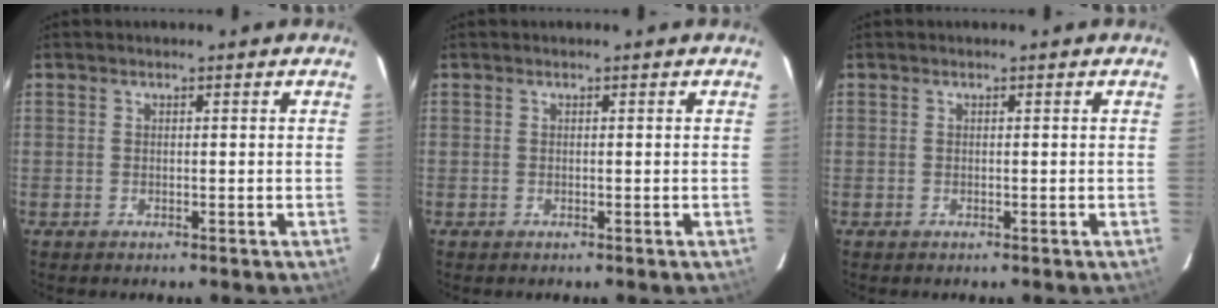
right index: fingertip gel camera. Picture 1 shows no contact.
{"total": 0.0}
{"total": 0.0}